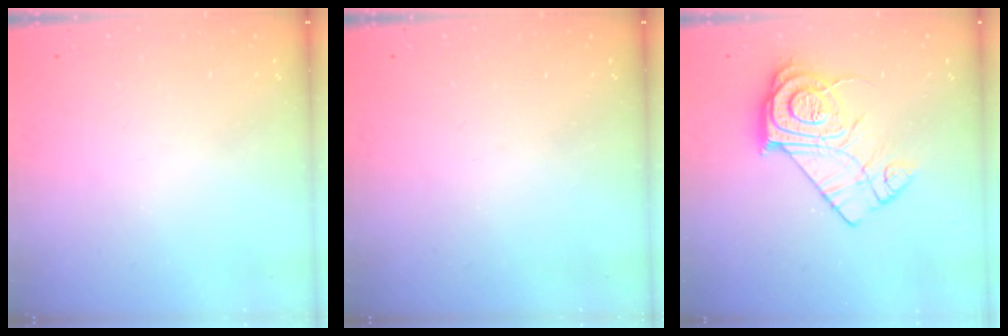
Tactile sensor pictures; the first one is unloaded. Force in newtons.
{"total": 0.0}
{"total": 13.5, "press": 13.5, "slide": 1.0}